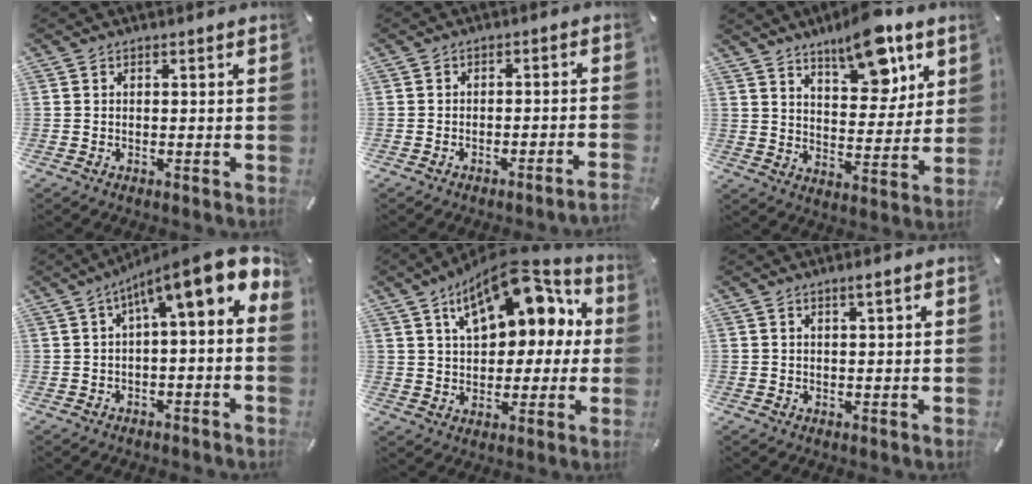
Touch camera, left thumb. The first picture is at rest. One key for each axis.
{"total": 2.6, "fx": -2.0, "fy": 0.2, "fz": 1.8, "tx": -0.029, "ty": 0.004, "tz": -0.035}
{"total": 12.9, "fx": 9.4, "fy": 5.3, "fz": 7.2, "tx": -0.095, "ty": -0.054, "tz": 0.161}
{"total": 12.5, "fx": 5.3, "fy": 2.6, "fz": 11.0, "tx": -0.179, "ty": -0.043, "tz": 0.086}
{"total": 17.3, "fx": 8.4, "fy": 9.8, "fz": 11.5, "tx": -0.181, "ty": -0.038, "tz": 0.143}
{"total": 1.8, "fx": 1.1, "fy": 0.1, "fz": 1.4, "tx": -0.029, "ty": -0.001, "tz": 0.018}